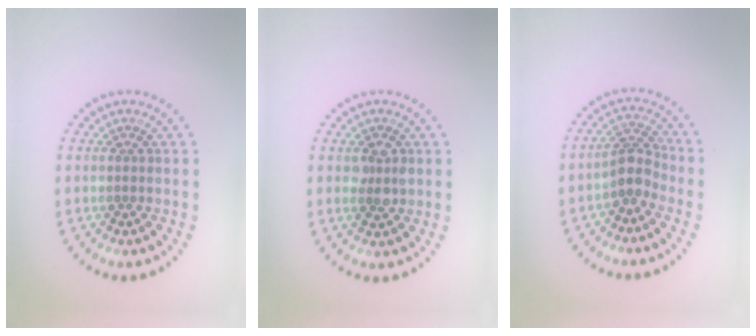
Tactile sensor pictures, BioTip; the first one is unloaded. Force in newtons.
{"total": 2.0, "press": 1.9, "slide": 0.3}
{"total": 2.7, "press": 2.1, "slide": 1.7}